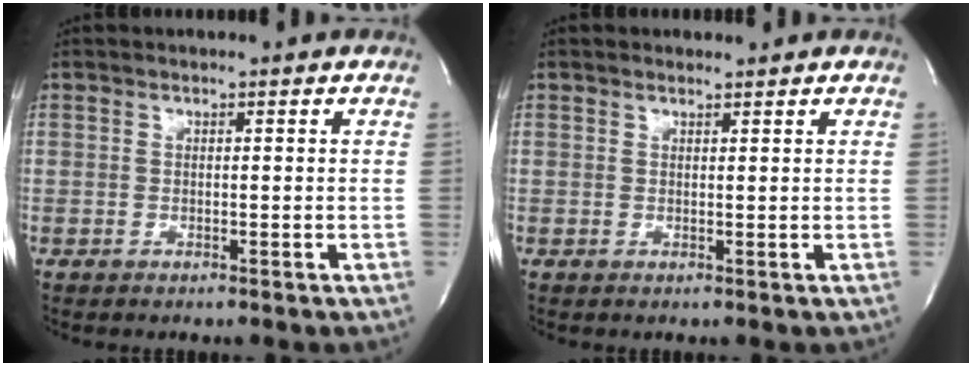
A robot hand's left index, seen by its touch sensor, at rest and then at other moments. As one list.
[{"total": 0.8, "force": [0.7, 0.2, 0.0], "torque": [-0.009, -0.002, 0.012]}]